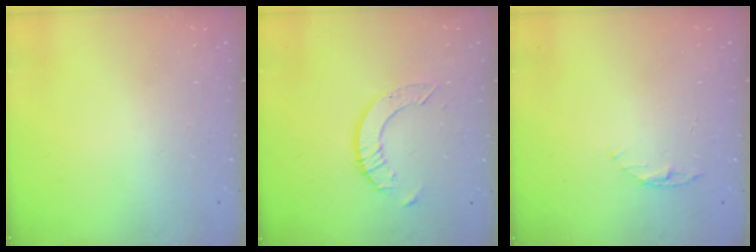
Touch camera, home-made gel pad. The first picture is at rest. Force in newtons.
{"total": 6.9, "press": 6.8, "slide": 0.7}
{"total": 3.9, "press": 3.9, "slide": 0.4}